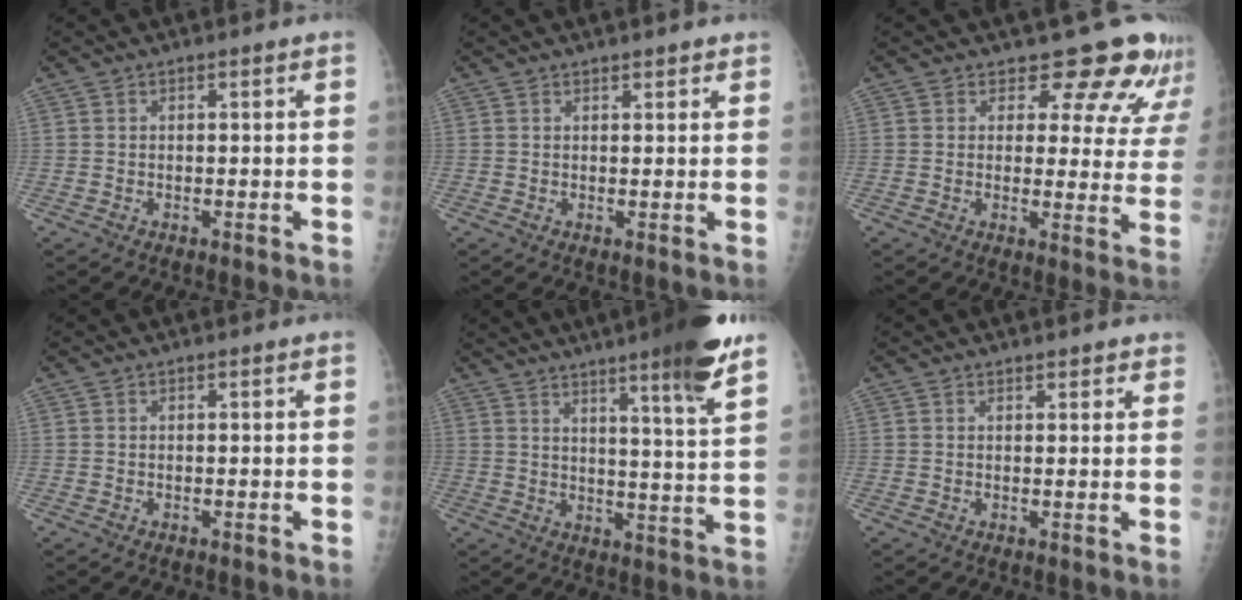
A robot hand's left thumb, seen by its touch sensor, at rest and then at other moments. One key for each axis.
{"total": 1.6, "fx": 1.3, "fy": 0.8, "fz": 0.6, "tx": 0.004, "ty": -0.005, "tz": 0.013}
{"total": 12.2, "fx": 11.0, "fy": 4.9, "fz": 2.0, "tx": 0.026, "ty": -0.081, "tz": 0.100}
{"total": 0.0}
{"total": 15.9, "fx": 10.9, "fy": 0.6, "fz": 11.6, "tx": -0.151, "ty": -0.053, "tz": 0.143}
{"total": 2.2, "fx": 1.8, "fy": 1.0, "fz": 0.7, "tx": 0.010, "ty": -0.005, "tz": 0.017}